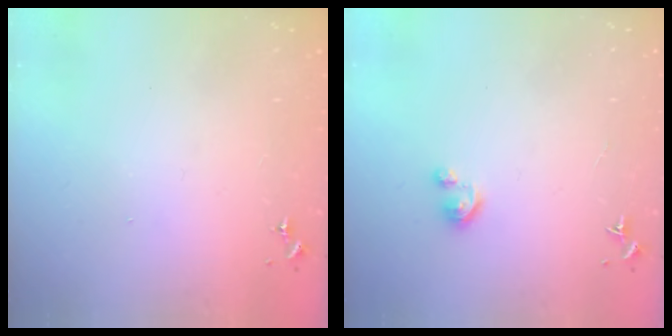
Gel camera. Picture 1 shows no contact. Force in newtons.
{"total": 2.8, "press": 2.8, "slide": 0.3}